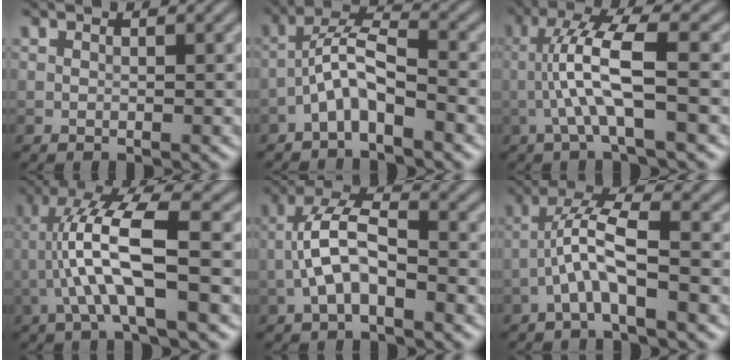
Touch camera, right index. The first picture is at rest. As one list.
[{"total": 4.2, "force": [-2.4, 1.0, 3.3], "torque": [-0.064, 0.018, -0.050]}, {"total": 6.1, "force": [-1.0, 0.9, 5.9], "torque": [-0.116, 0.019, -0.021]}, {"total": 7.8, "force": [-1.3, 1.7, 7.5], "torque": [-0.152, 0.020, -0.023]}, {"total": 5.0, "force": [-1.8, 2.0, 4.3], "torque": [-0.088, 0.016, -0.039]}, {"total": 4.8, "force": [-1.9, 0.9, 4.3], "torque": [-0.092, 0.018, -0.042]}]